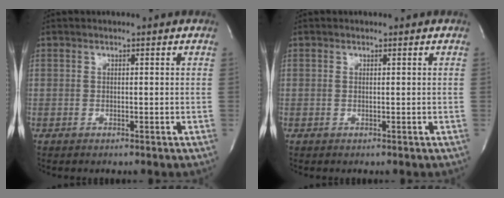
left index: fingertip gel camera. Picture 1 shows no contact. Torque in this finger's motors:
{"motor_torque": [0.00, 0.00, 0.00, 0.00]}